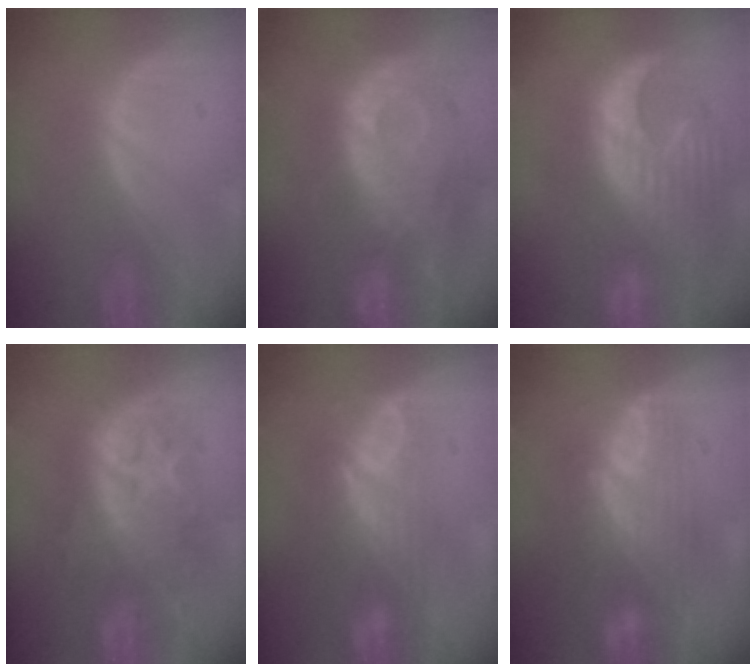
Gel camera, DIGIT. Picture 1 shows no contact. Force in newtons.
{"total": 12.2, "press": 10.8, "slide": 5.6}
{"total": 13.3, "press": 11.4, "slide": 6.9}
{"total": 8.4, "press": 8.4, "slide": 0.2}
{"total": 7.4, "press": 6.4, "slide": 3.7}
{"total": 7.9, "press": 7.7, "slide": 1.9}